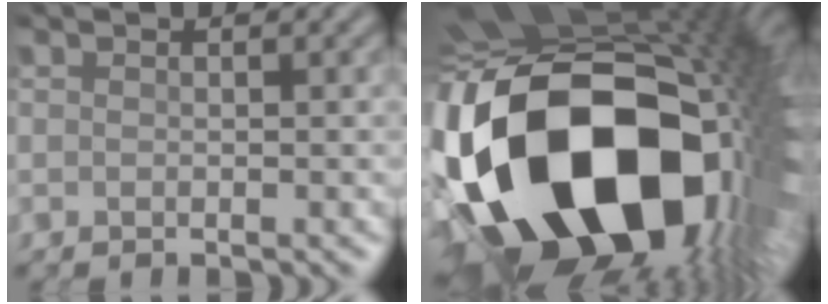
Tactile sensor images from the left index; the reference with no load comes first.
{"total": 21.7, "force": [-5.4, 13.1, 16.4], "torque": [-0.333, -0.080, -0.049]}